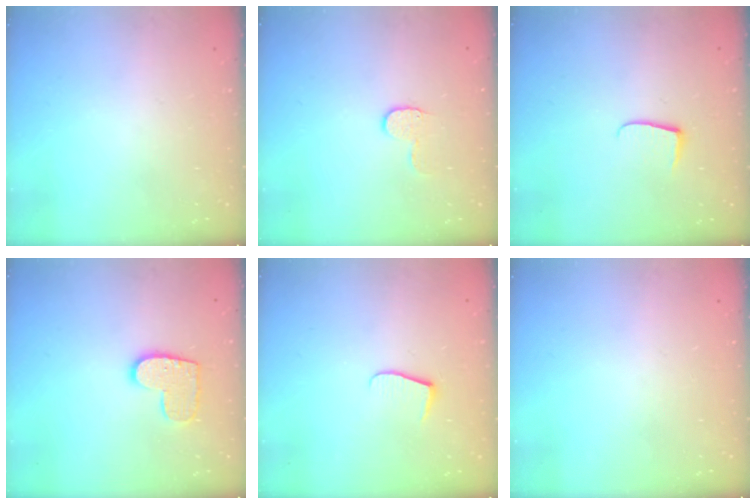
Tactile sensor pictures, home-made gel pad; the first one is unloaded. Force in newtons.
{"total": 5.7, "press": 5.7, "slide": 0.5}
{"total": 6.0, "press": 5.9, "slide": 0.7}
{"total": 10.2, "press": 10.1, "slide": 0.5}
{"total": 7.0, "press": 6.9, "slide": 0.5}
{"total": 0.0}